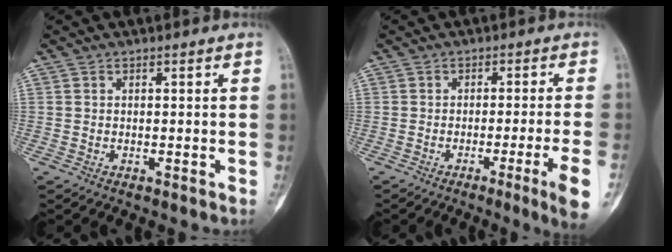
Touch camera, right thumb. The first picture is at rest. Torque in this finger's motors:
{"motor_torque": [2.25, 2.34, 0.87, -0.89, 0.03]}